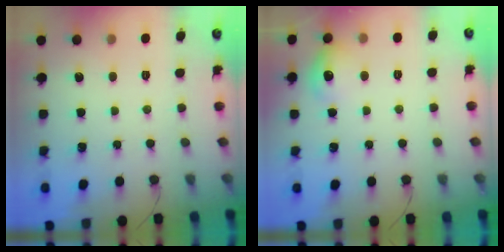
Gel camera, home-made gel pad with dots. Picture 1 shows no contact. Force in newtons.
{"total": 9.1, "press": 9.0, "slide": 1.2}